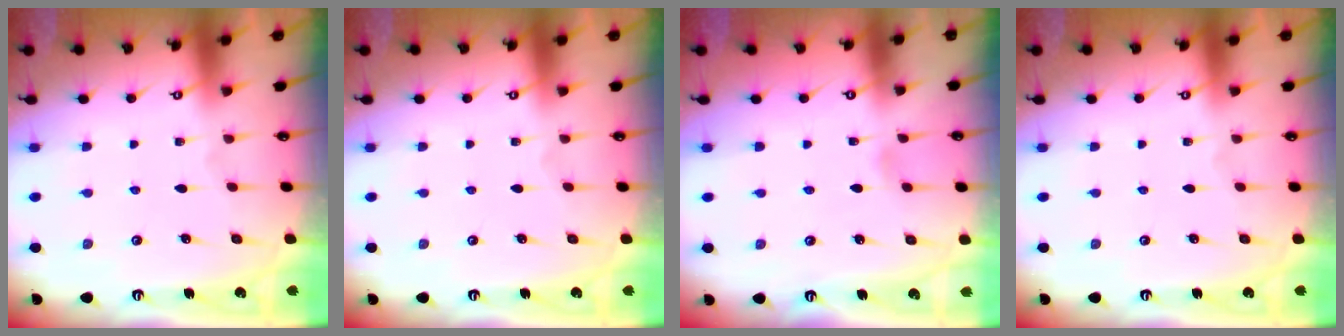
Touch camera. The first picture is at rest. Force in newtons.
{"total": 0.0}
{"total": 2.6, "press": 2.6, "slide": 0.3}
{"total": 0.0}